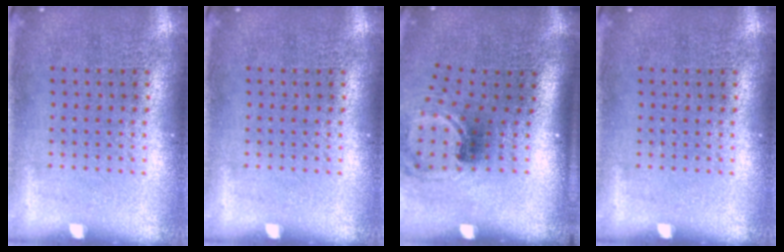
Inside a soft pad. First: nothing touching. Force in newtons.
{"total": 0.0}
{"total": 1.6, "press": 1.1, "slide": 1.2}
{"total": 0.0}